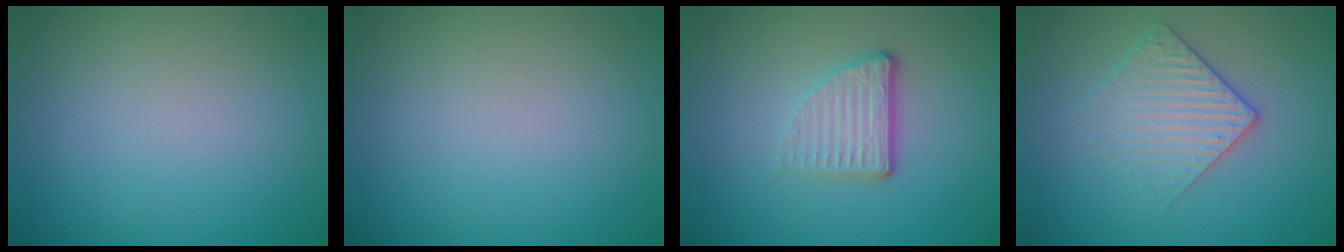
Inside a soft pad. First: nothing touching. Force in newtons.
{"total": 0.0}
{"total": 3.7, "press": 2.4, "slide": 2.9}
{"total": 3.0, "press": 2.7, "slide": 1.3}